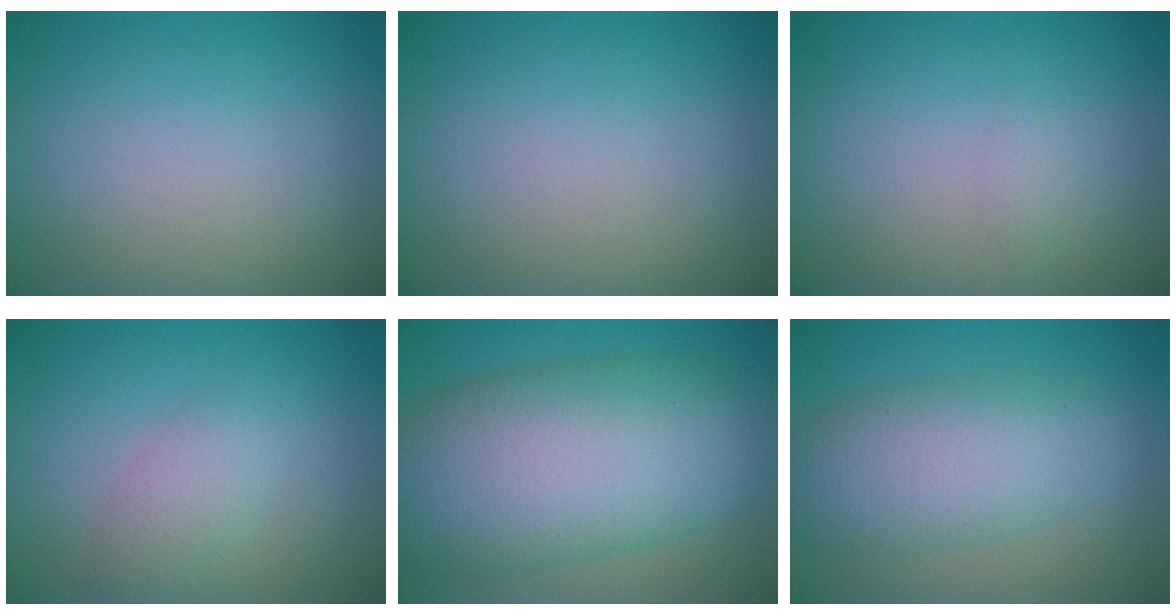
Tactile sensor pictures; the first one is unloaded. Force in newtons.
{"total": 0.0}
{"total": 0.8, "press": 0.7, "slide": 0.1}
{"total": 2.4, "press": 2.4, "slide": 0.2}
{"total": 14.4, "press": 14.4, "slide": 0.5}
{"total": 6.7, "press": 6.7, "slide": 0.1}